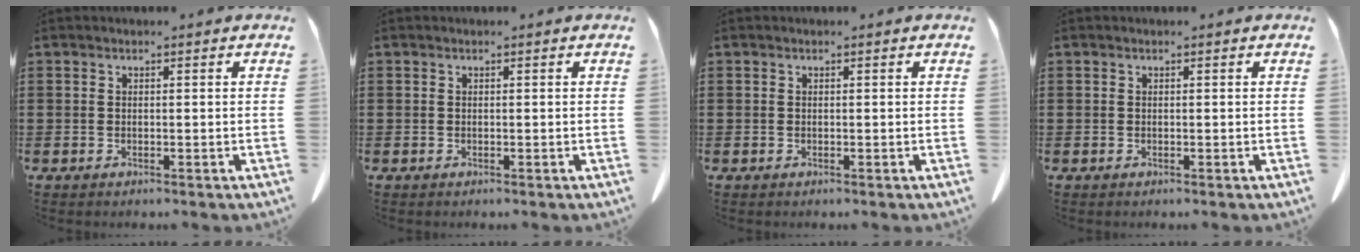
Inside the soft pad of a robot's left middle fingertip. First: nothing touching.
{"total": 0.0}
{"total": 0.0}
{"total": 0.0}